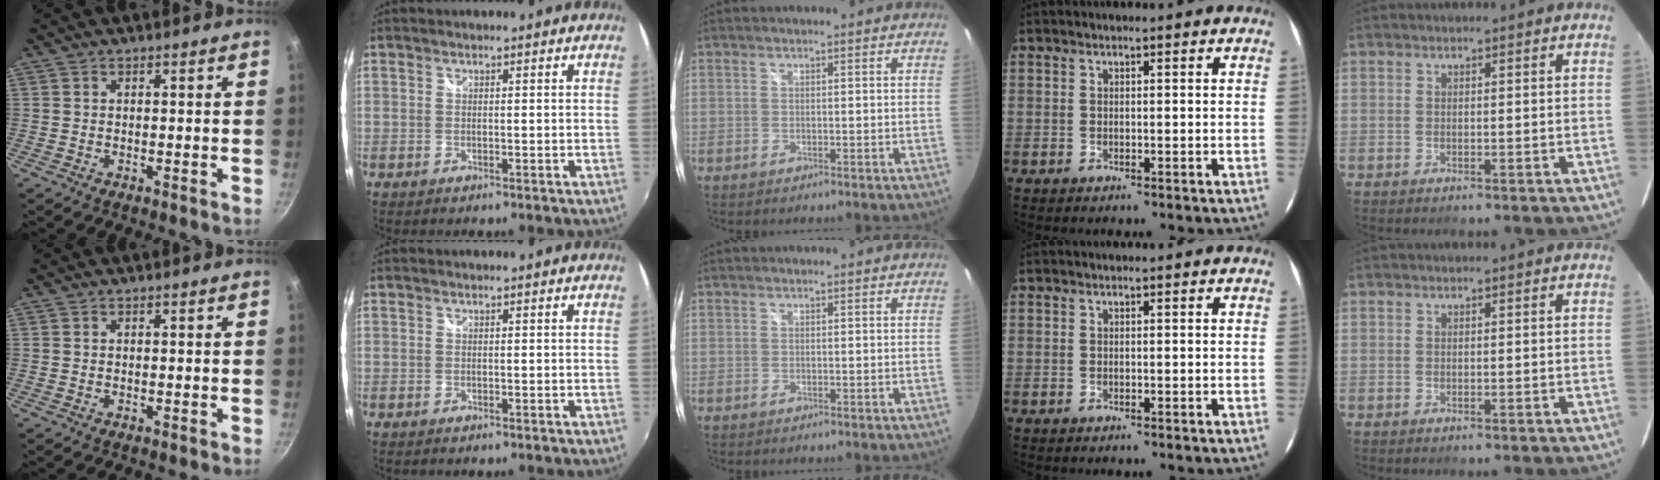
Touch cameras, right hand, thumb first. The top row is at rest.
{}